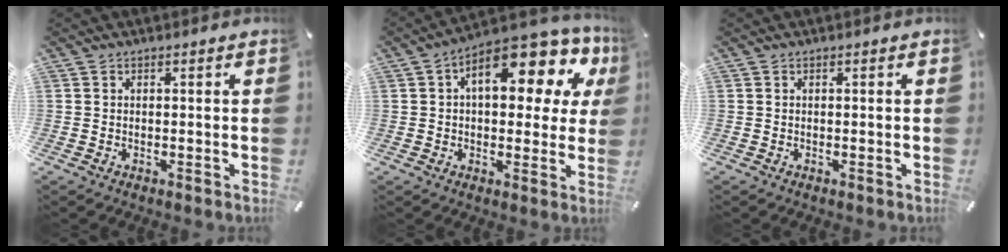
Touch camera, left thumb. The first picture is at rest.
{"total": 16.7, "force": [6.5, 7.8, 13.3], "torque": [-0.180, -0.043, 0.102]}
{"total": 0.0}